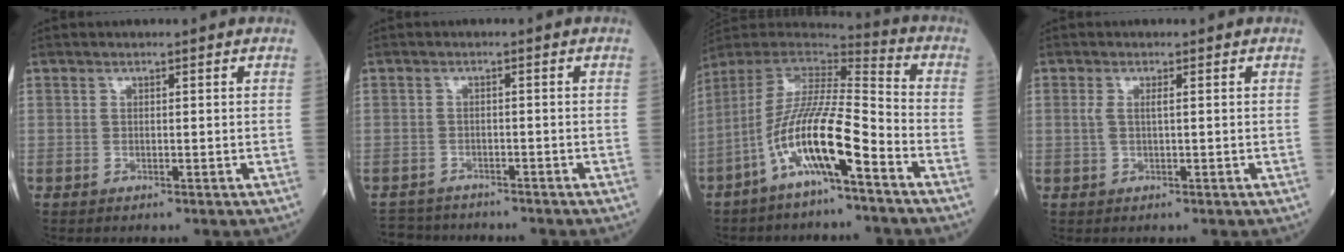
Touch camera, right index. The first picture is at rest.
{"total": 5.2, "force": [-4.9, 1.7, 0.0], "torque": [0.004, -0.006, -0.079]}
{"total": 14.3, "force": [-7.0, 1.2, 12.4], "torque": [-0.247, -0.007, -0.135]}
{"total": 1.6, "force": [0.3, 0.2, 1.6], "torque": [-0.042, 0.005, 0.005]}